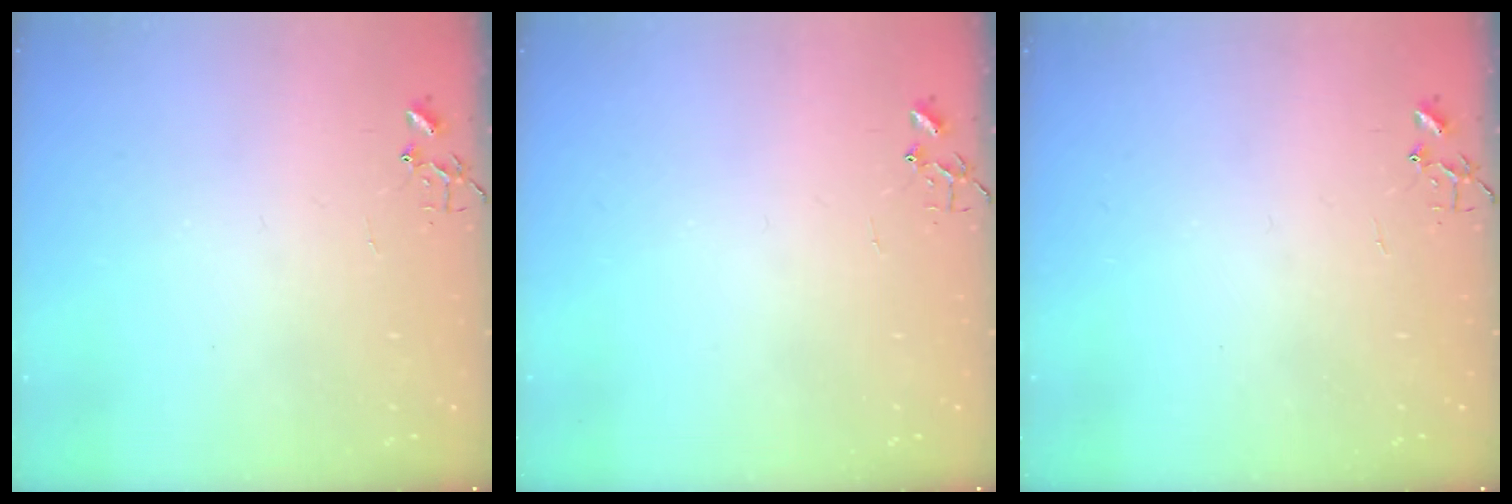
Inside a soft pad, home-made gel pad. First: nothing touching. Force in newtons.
{"total": 0.0}
{"total": 0.0}